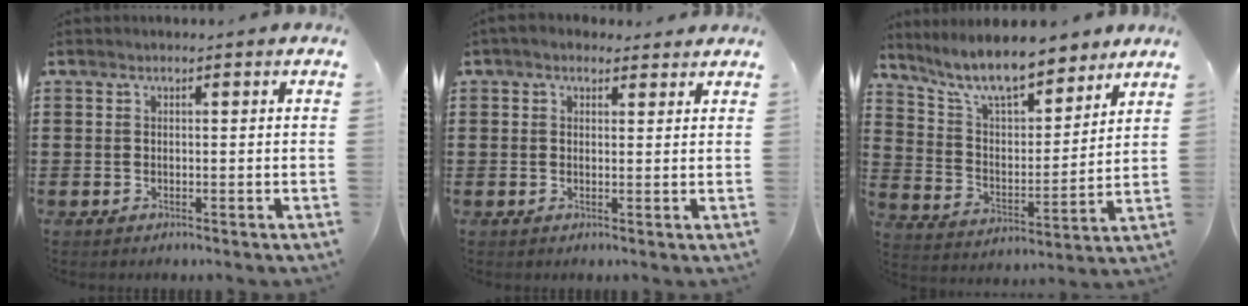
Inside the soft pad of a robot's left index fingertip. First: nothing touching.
{"total": 2.1, "force": [1.6, 1.2, 0.6], "torque": [-0.018, 0.006, 0.030]}
{"total": 10.8, "force": [9.3, 2.1, 4.9], "torque": [-0.130, -0.043, 0.168]}